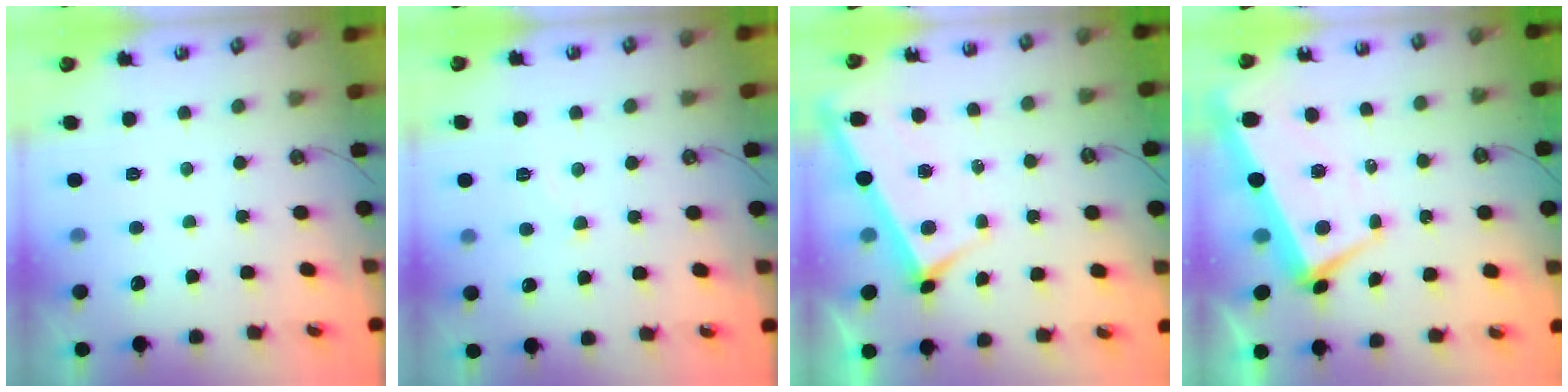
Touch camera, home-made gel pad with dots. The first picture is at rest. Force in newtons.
{"total": 5.0, "press": 5.0, "slide": 0.4}
{"total": 3.6, "press": 3.6, "slide": 0.2}
{"total": 2.0, "press": 1.6, "slide": 1.2}